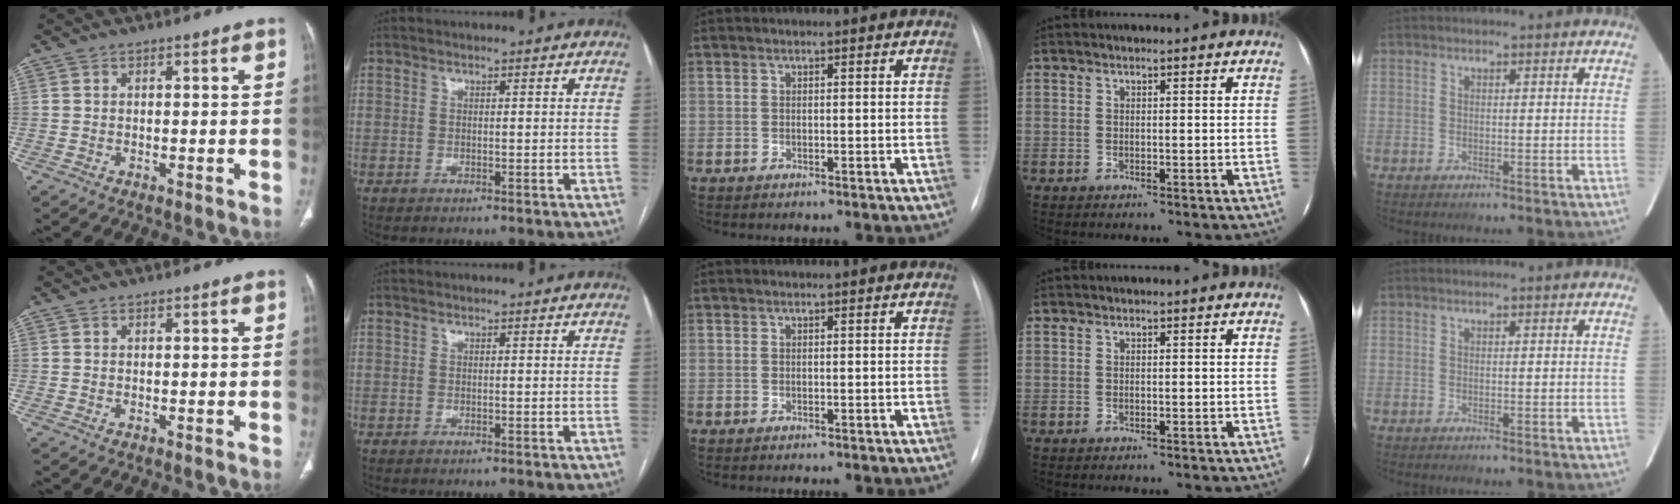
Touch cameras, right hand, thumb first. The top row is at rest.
{}